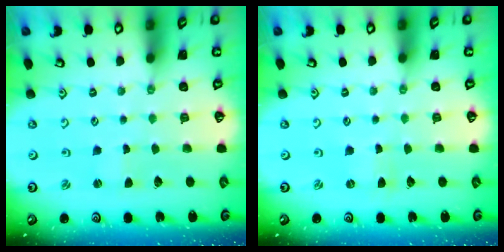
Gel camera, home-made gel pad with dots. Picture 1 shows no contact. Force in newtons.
{"total": 0.0}